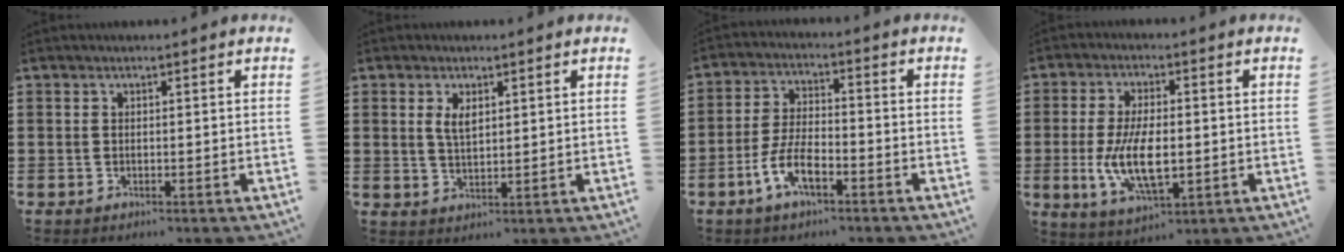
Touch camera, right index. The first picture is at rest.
{"total": 3.0, "force": [1.3, 1.3, 2.4], "torque": [-0.052, 0.004, 0.022]}
{"total": 6.6, "force": [-3.5, 2.4, 5.1], "torque": [-0.123, -0.005, -0.072]}
{"total": 9.4, "force": [-1.1, 4.1, 8.3], "torque": [-0.183, -0.011, -0.023]}